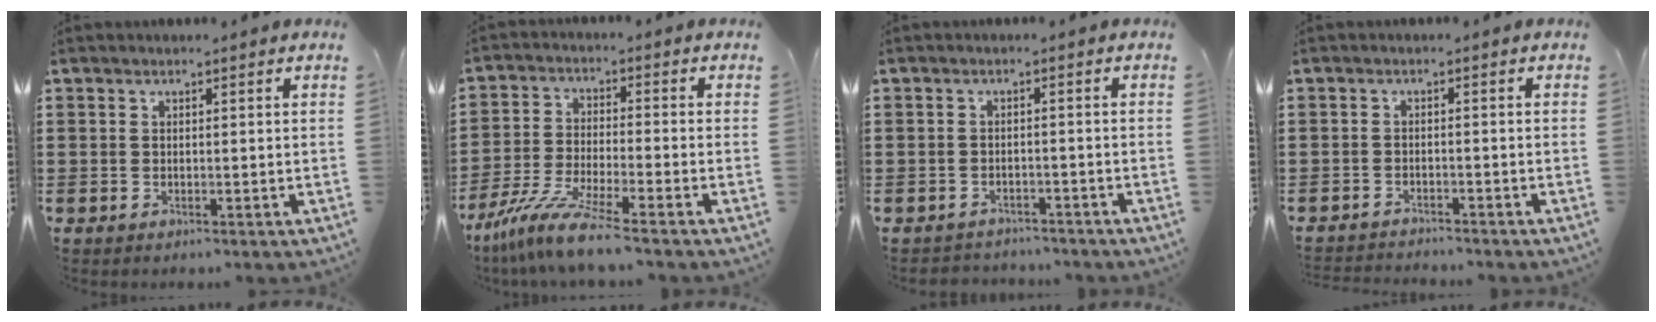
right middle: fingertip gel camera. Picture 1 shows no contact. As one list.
[{"total": 8.0, "force": [-6.8, -0.3, 4.3], "torque": [-0.098, -0.013, -0.135]}, {"total": 2.0, "force": [-1.9, 0.4, -0.3], "torque": [-0.003, 0.002, -0.044]}, {"total": 1.7, "force": [-1.7, 0.0, 0.0], "torque": [-0.005, 0.001, -0.035]}]